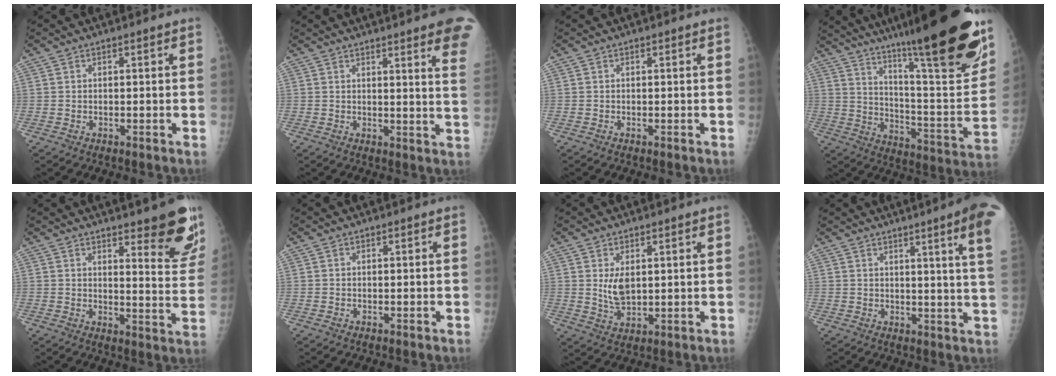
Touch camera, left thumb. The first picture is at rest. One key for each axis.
{"total": 12.3, "fx": 8.6, "fy": 0.9, "fz": 8.6, "tx": -0.085, "ty": -0.036, "tz": 0.081}
{"total": 0.0}
{"total": 32.4, "fx": 22.3, "fy": 4.3, "fz": 23.0, "tx": -0.298, "ty": -0.099, "tz": 0.331}
{"total": 12.7, "fx": 8.5, "fy": 3.0, "fz": 9.0, "tx": -0.077, "ty": -0.060, "tz": 0.108}
{"total": 0.0}
{"total": 4.9, "fx": 1.4, "fy": 2.6, "fz": 3.9, "tx": -0.062, "ty": -0.017, "tz": 0.035}
{"total": 11.1, "fx": 6.2, "fy": -0.7, "fz": 9.2, "tx": -0.116, "ty": -0.030, "tz": 0.061}